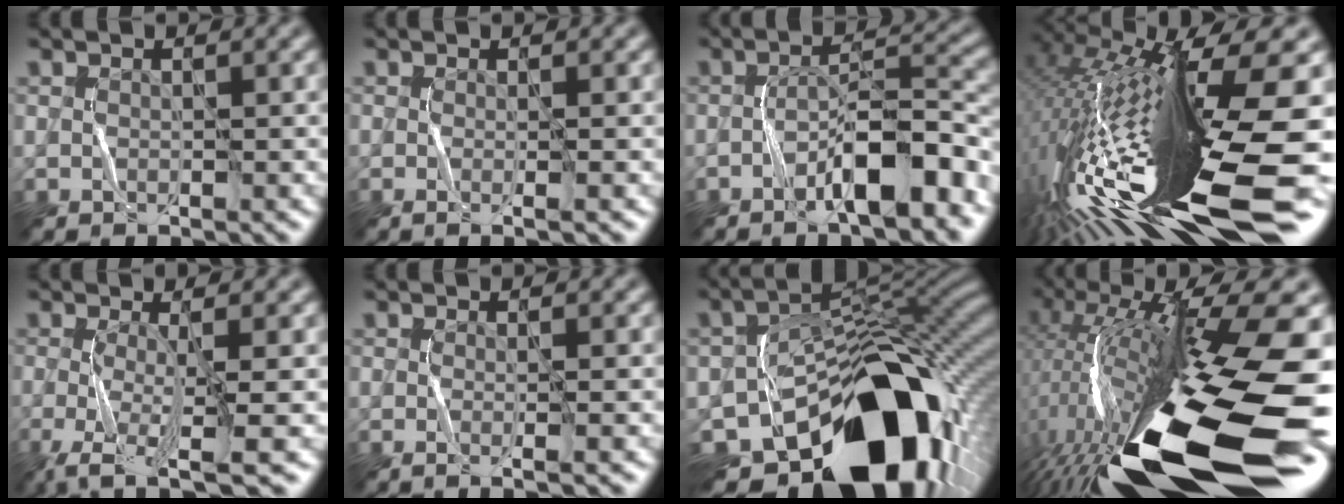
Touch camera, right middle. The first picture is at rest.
{"total": 1.2, "force": [-0.1, 0.4, 1.1], "torque": [-0.011, 0.002, -0.010]}
{"total": 6.4, "force": [-3.6, 1.7, 5.0], "torque": [-0.073, 0.031, -0.057]}
{"total": 18.8, "force": [-2.5, 4.0, 18.2], "torque": [-0.325, -0.008, -0.036]}
{"total": 5.2, "force": [-2.3, 0.8, 4.6], "torque": [-0.081, 0.000, -0.053]}
{"total": 1.5, "force": [-0.2, 0.5, 1.4], "torque": [-0.015, 0.001, -0.012]}
{"total": 16.9, "force": [-9.1, 10.0, 10.2], "torque": [-0.134, -0.005, -0.140]}
{"total": 19.0, "force": [-5.7, 4.8, 17.5], "torque": [-0.314, 0.019, -0.113]}